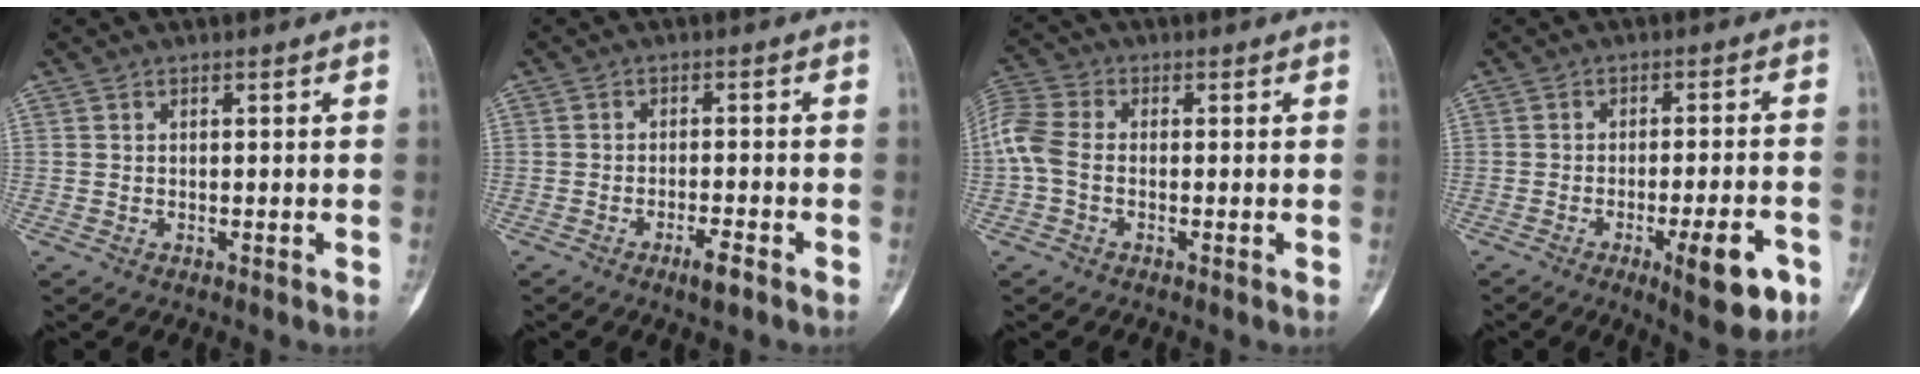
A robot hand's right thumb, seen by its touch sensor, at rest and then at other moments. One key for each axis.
{"total": 3.2, "fx": -2.0, "fy": 0.6, "fz": 2.4, "tx": -0.041, "ty": 0.008, "tz": -0.037}
{"total": 7.0, "fx": -0.8, "fy": 4.7, "fz": 5.2, "tx": -0.127, "ty": 0.017, "tz": -0.029}
{"total": 8.6, "fx": -3.8, "fy": 2.3, "fz": 7.4, "tx": -0.092, "ty": 0.007, "tz": -0.047}